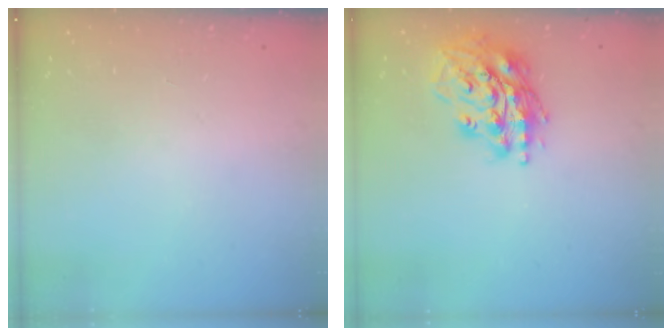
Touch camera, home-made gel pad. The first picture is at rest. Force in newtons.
{"total": 17.6, "press": 17.4, "slide": 2.6}